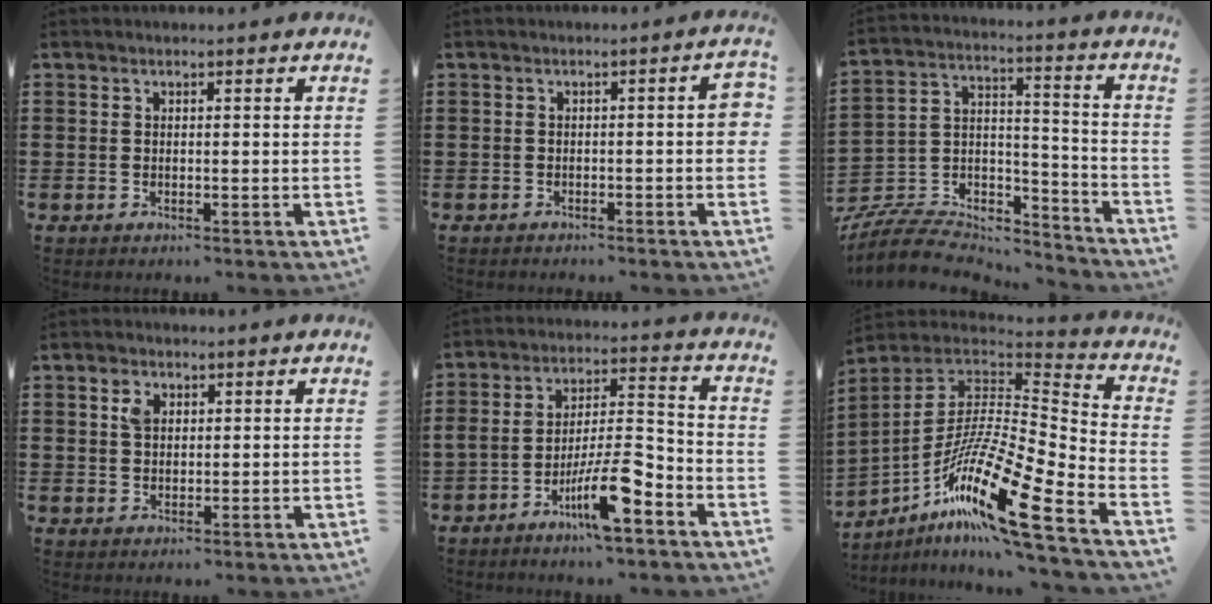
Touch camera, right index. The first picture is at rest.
{"total": 3.1, "force": [-1.0, 0.6, 2.9], "torque": [-0.037, -0.001, -0.020]}
{"total": 9.0, "force": [-8.3, 2.6, 2.2], "torque": [-0.055, 0.008, -0.168]}
{"total": 2.5, "force": [1.1, 1.8, 1.4], "torque": [-0.034, 0.007, 0.019]}
{"total": 10.8, "force": [-6.4, 2.5, 8.3], "torque": [-0.151, 0.012, -0.117]}
{"total": 17.6, "force": [-11.1, 2.2, 13.5], "torque": [-0.262, 0.002, -0.207]}